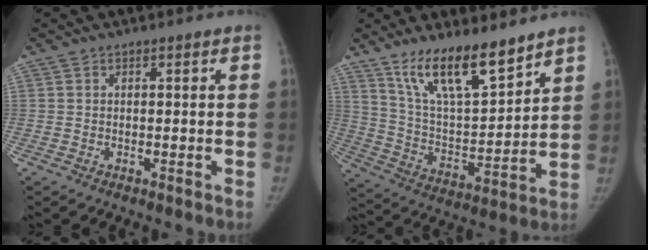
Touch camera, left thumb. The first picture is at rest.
{"total": 16.3, "force": [12.0, 4.8, 9.8], "torque": [-0.139, -0.073, 0.226]}